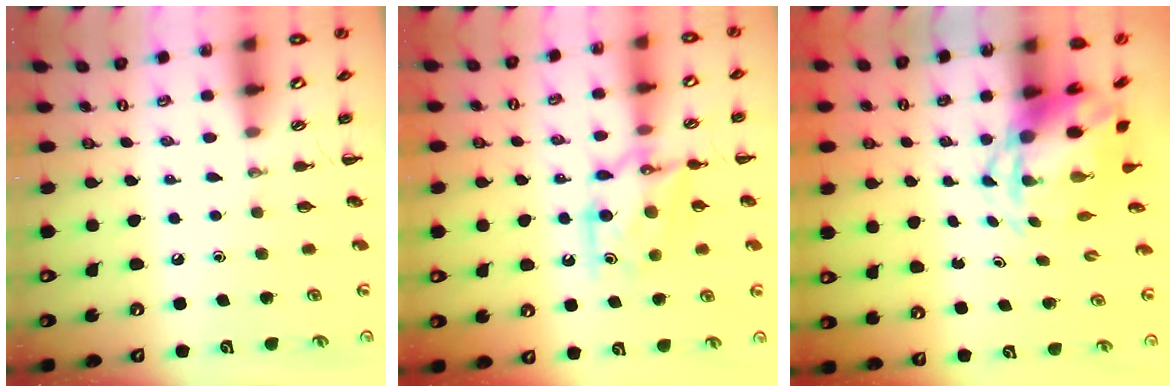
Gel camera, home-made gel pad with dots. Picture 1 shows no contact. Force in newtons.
{"total": 10.7, "press": 10.7, "slide": 0.3}
{"total": 4.3, "press": 4.1, "slide": 1.1}